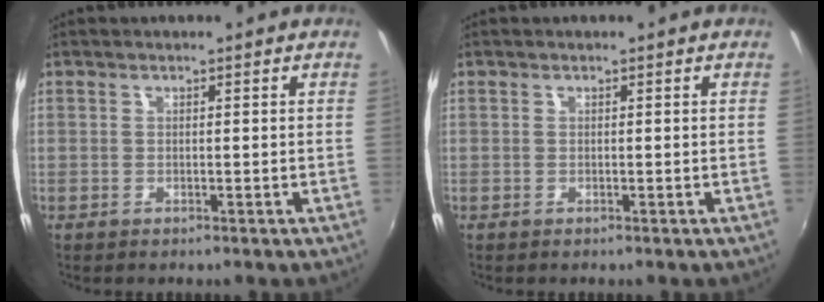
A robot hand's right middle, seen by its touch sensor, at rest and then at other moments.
{"total": 0.0}